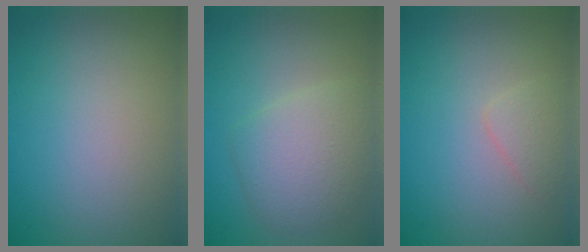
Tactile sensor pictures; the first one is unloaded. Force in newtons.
{"total": 4.1, "press": 4.1, "slide": 0.1}
{"total": 1.4, "press": 1.4, "slide": 0.0}